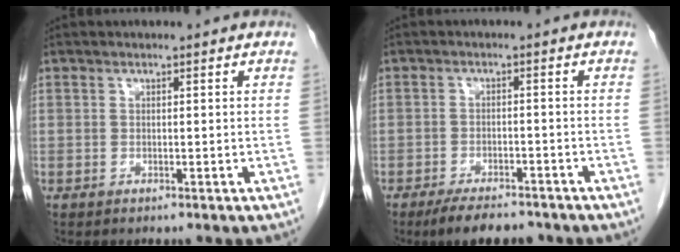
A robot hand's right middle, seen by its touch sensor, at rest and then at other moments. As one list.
[{"total": 6.8, "force": [-5.6, 2.1, 3.3], "torque": [-0.050, -0.006, -0.088]}]